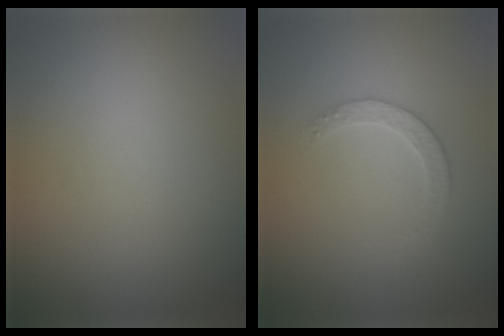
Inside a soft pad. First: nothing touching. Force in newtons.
{"total": 2.2, "press": 2.2, "slide": 0.6}